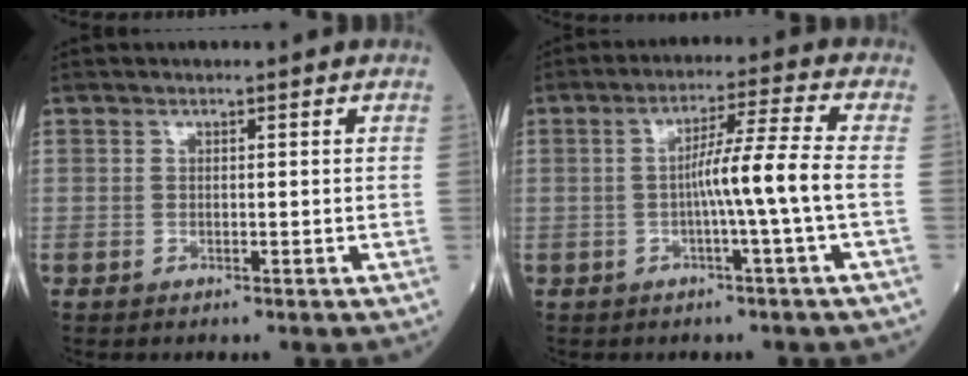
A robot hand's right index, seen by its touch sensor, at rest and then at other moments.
{"total": 7.1, "force": [-1.2, -1.6, 6.8], "torque": [-0.115, 0.012, -0.021]}